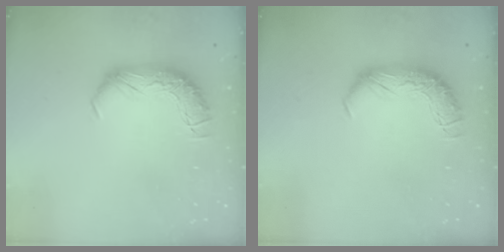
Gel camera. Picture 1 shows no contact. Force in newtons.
{"total": 0.0}